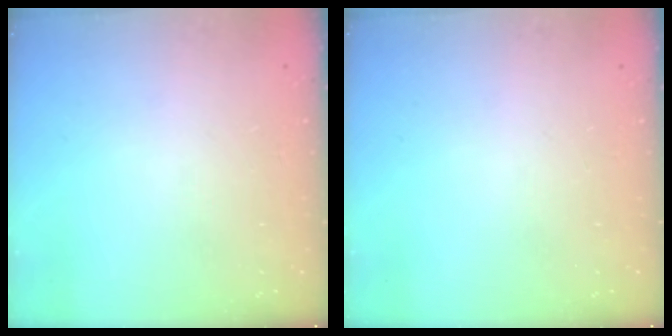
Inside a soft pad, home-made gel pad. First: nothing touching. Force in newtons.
{"total": 0.0}